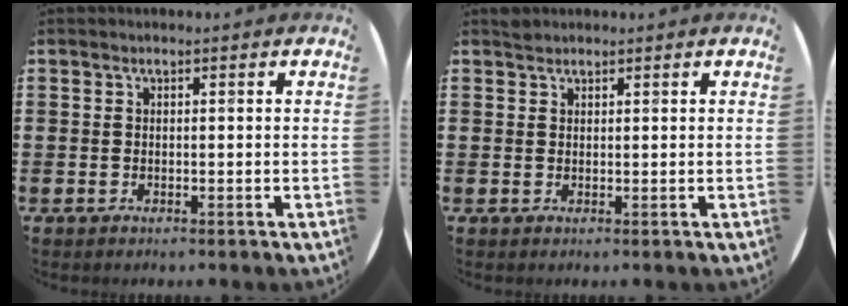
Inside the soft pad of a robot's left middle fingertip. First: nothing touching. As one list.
[{"total": 0.9, "force": [0.8, 0.3, -0.1], "torque": [0.010, -0.001, 0.014]}]